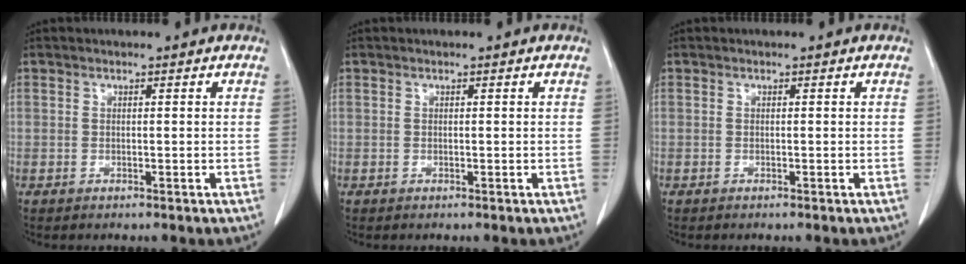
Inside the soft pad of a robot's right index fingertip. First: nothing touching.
{"total": 0.0}
{"total": 0.0}